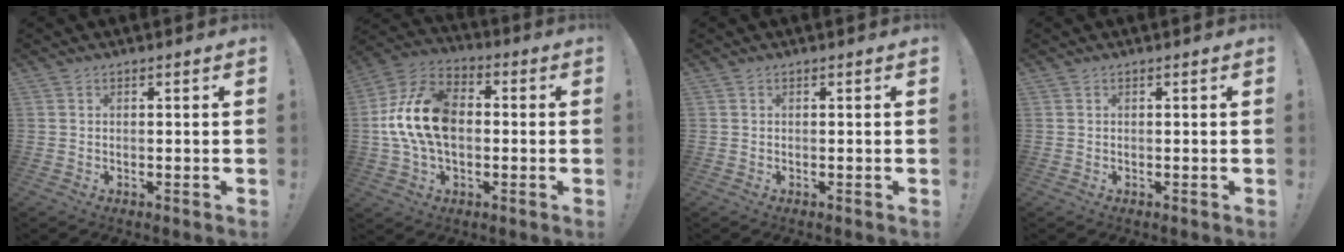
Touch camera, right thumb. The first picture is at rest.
{"total": 18.1, "force": [-0.2, 12.2, 13.4], "torque": [-0.244, 0.020, 0.000]}
{"total": 0.0}
{"total": 0.0}